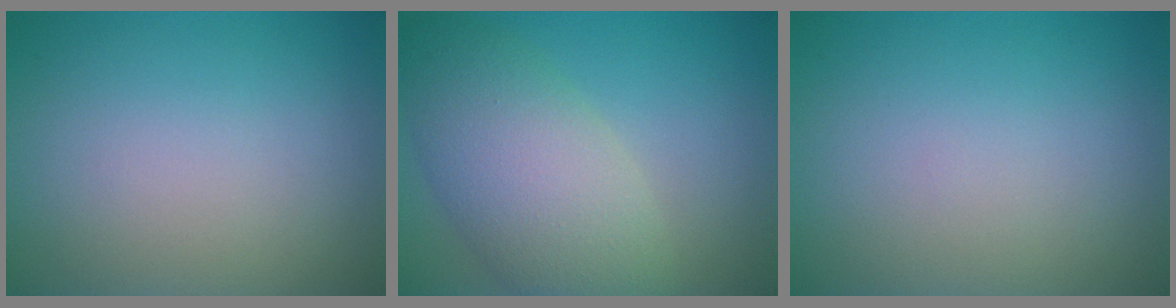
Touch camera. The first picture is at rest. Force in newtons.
{"total": 7.6, "press": 7.5, "slide": 0.6}
{"total": 0.0}